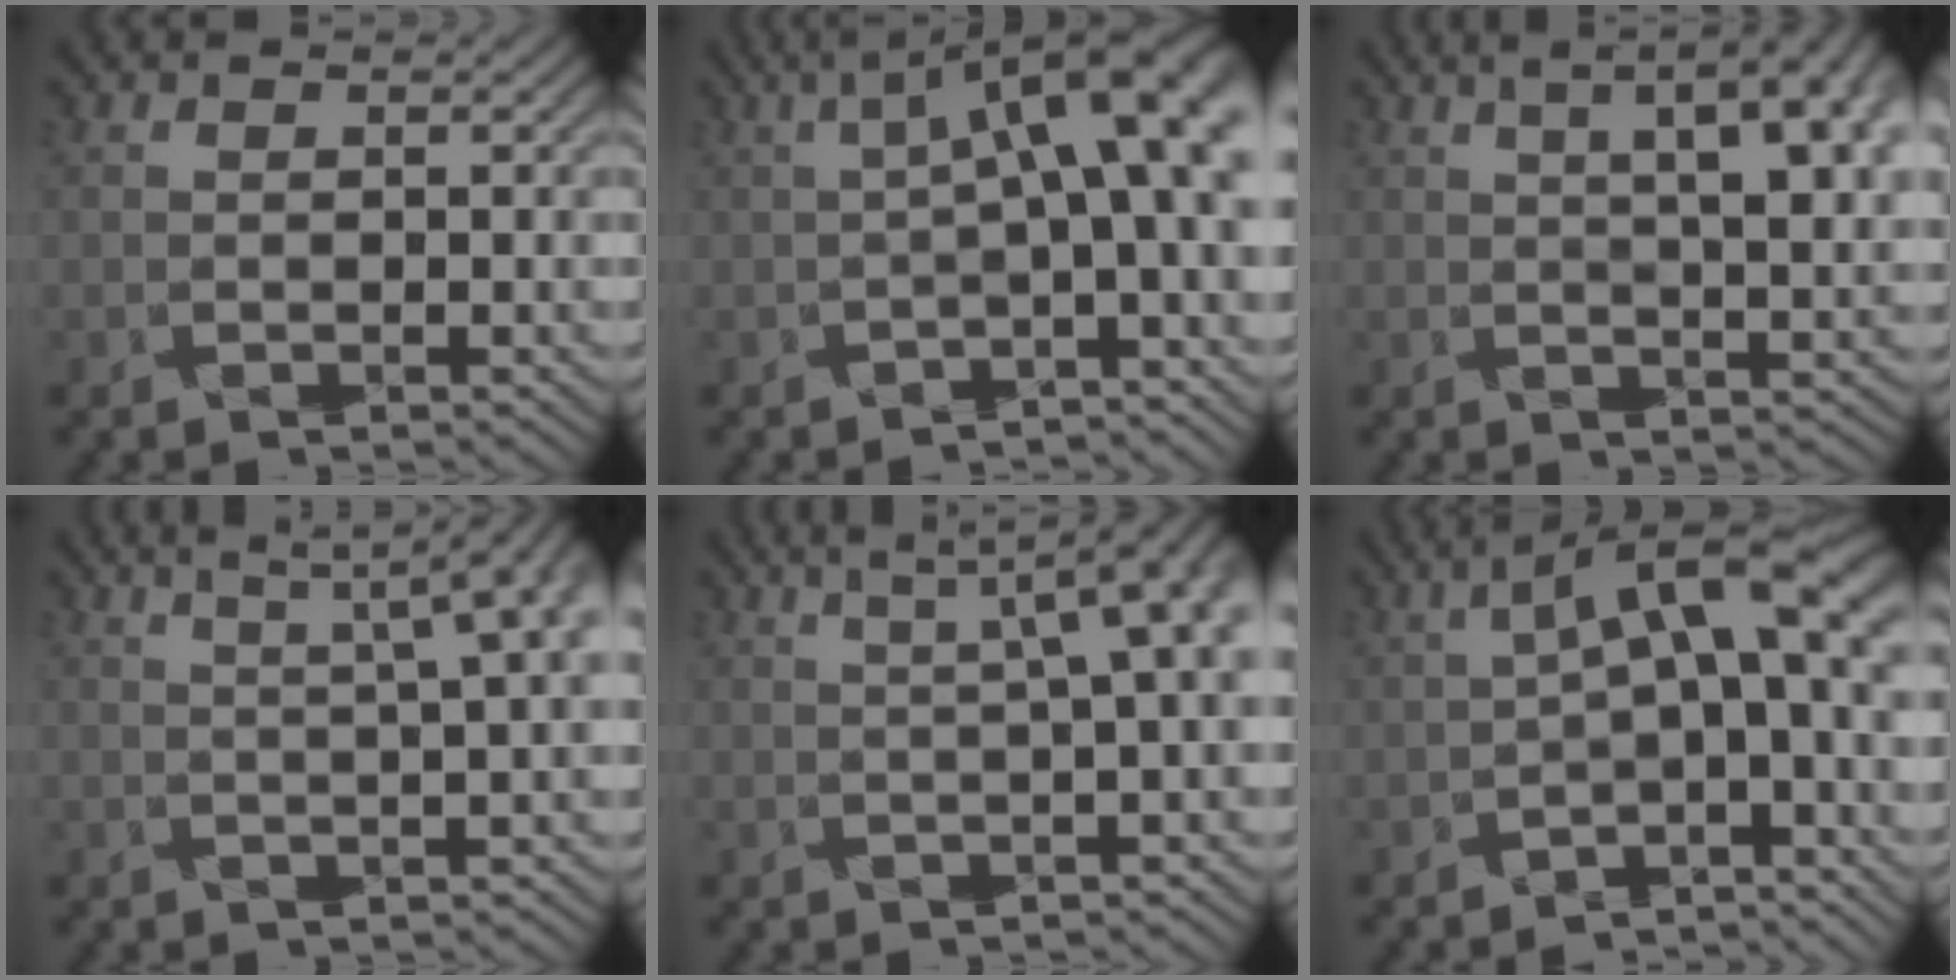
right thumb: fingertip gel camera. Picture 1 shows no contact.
{"total": 10.2, "force": [1.0, 2.9, 9.8], "torque": [-0.151, 0.013, 0.018]}
{"total": 10.5, "force": [4.3, 2.9, 9.1], "torque": [-0.118, 0.036, 0.053]}
{"total": 6.4, "force": [2.7, 0.7, 5.8], "torque": [-0.077, 0.025, 0.042]}
{"total": 7.2, "force": [1.9, 1.1, 6.9], "torque": [-0.099, 0.019, 0.029]}
{"total": 9.3, "force": [0.3, 3.5, 8.6], "torque": [-0.137, 0.010, 0.002]}